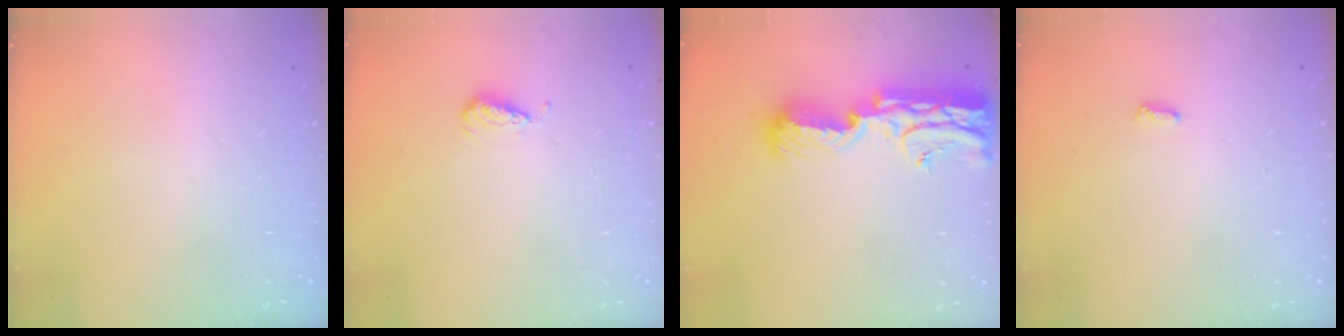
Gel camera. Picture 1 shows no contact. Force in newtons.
{"total": 4.0, "press": 3.8, "slide": 1.2}
{"total": 20.1, "press": 19.4, "slide": 5.5}
{"total": 2.8, "press": 2.8, "slide": 0.4}